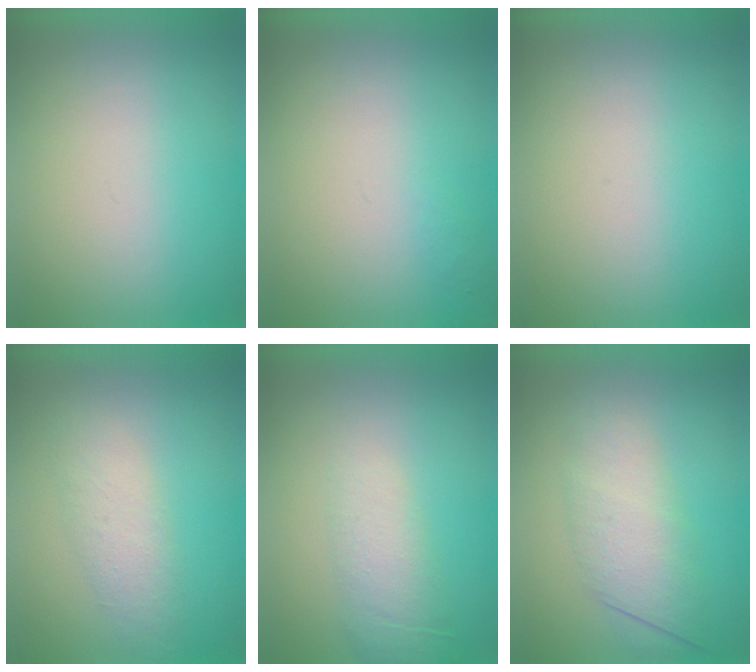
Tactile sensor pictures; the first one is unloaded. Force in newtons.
{"total": 1.1}
{"total": 0.0}
{"total": 1.8}
{"total": 1.0}
{"total": 3.1}